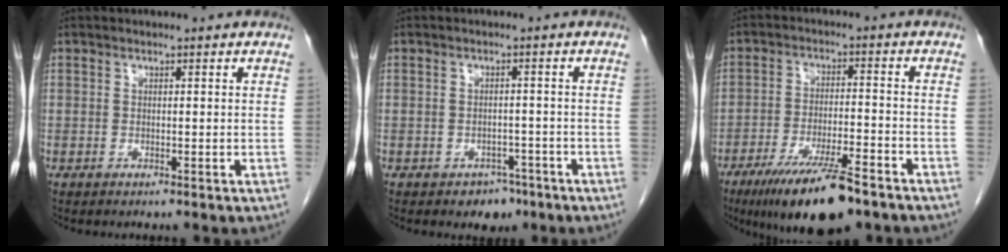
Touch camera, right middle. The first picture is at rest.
{"total": 3.4, "force": [-2.2, 2.3, 1.0], "torque": [-0.008, 0.008, -0.024]}
{"total": 13.2, "force": [-9.3, 2.4, 9.1], "torque": [-0.156, -0.026, -0.155]}